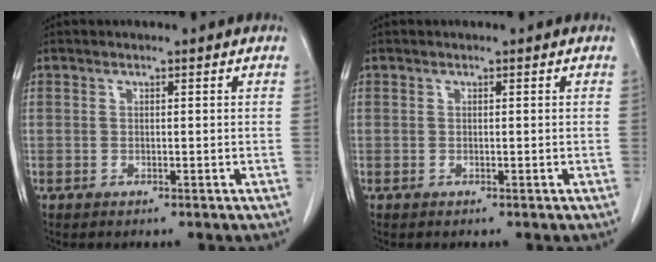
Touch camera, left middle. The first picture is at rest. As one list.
[{"total": 0.0}]